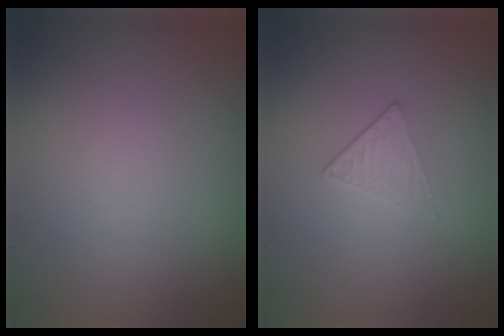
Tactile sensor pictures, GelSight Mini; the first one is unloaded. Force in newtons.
{"total": 1.2, "press": 0.7, "slide": 1.0}